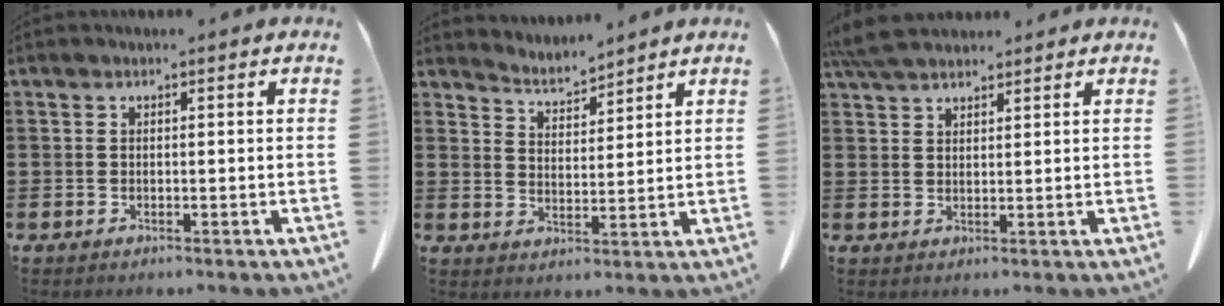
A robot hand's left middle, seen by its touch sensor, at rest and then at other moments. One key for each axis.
{"total": 3.6, "fx": 3.5, "fy": 0.3, "fz": -0.3, "tx": -0.008, "ty": -0.022, "tz": 0.063}
{"total": 5.1, "fx": 4.6, "fy": 1.1, "fz": 2.1, "tx": -0.052, "ty": -0.007, "tz": 0.089}